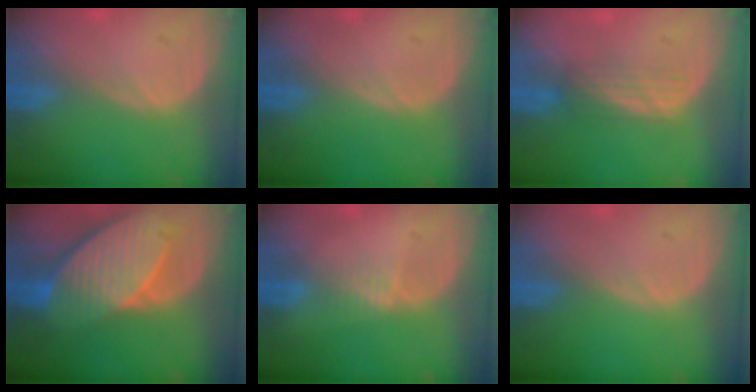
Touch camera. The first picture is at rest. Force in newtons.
{"total": 0.0}
{"total": 3.1, "press": 2.6, "slide": 1.6}
{"total": 10.5, "press": 9.2, "slide": 5.0}
{"total": 1.3, "press": 1.3, "slide": 0.2}
{"total": 0.0}